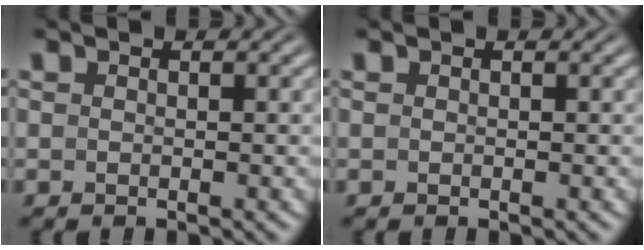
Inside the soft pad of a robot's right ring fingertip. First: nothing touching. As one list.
[{"total": 0.0}]